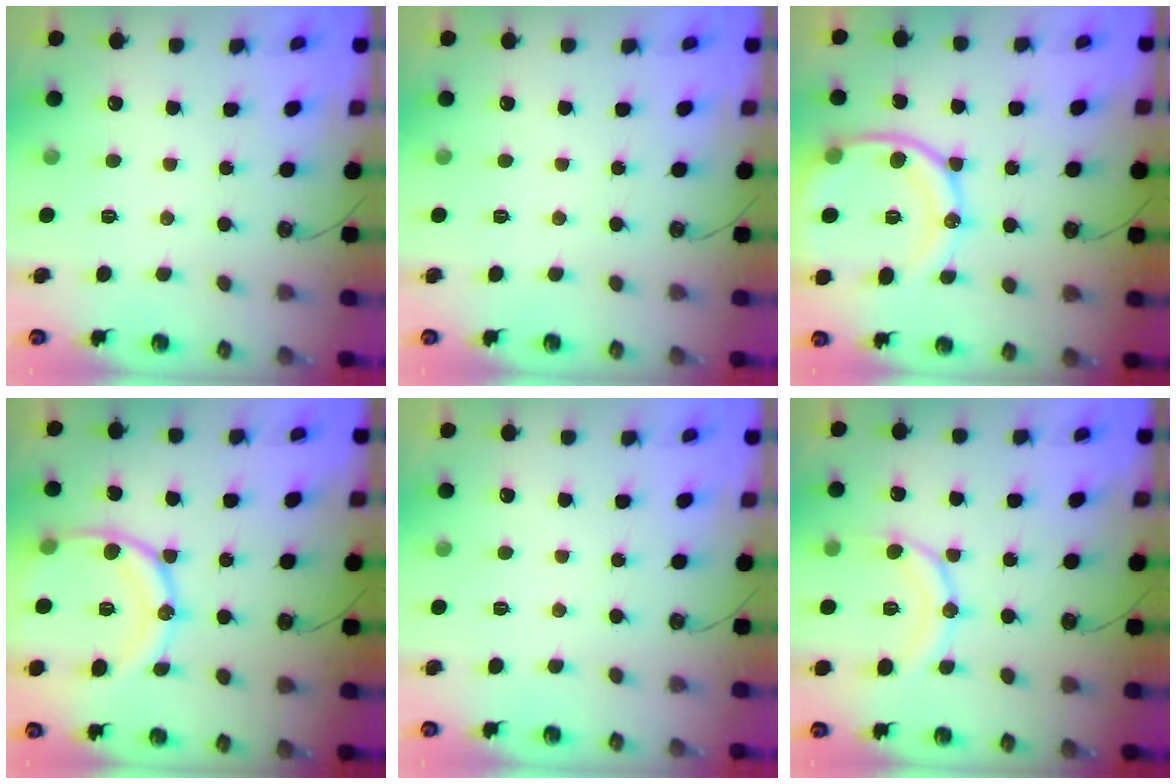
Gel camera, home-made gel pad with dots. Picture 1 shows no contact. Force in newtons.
{"total": 0.0}
{"total": 16.7, "press": 16.6, "slide": 1.8}
{"total": 16.8, "press": 16.8, "slide": 1.1}
{"total": 0.0}
{"total": 12.7, "press": 12.7, "slide": 1.4}